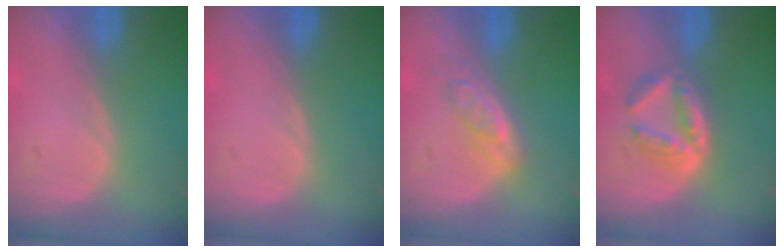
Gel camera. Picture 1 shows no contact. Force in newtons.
{"total": 0.5, "press": 0.0, "slide": 0.5}
{"total": 4.5, "press": 4.4, "slide": 1.1}
{"total": 5.9, "press": 5.3, "slide": 2.7}